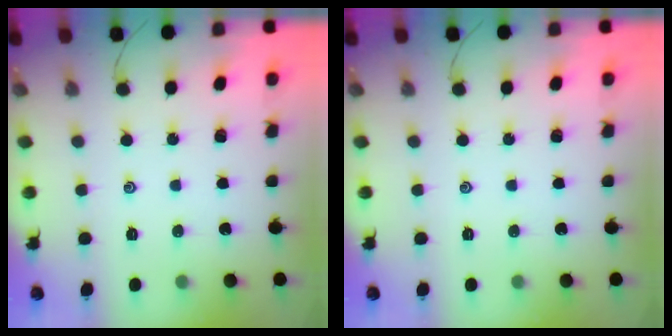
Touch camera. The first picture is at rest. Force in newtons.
{"total": 0.0}